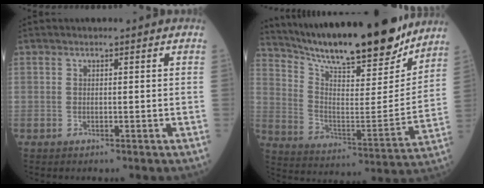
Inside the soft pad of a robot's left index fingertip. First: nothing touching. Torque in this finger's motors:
{"motor_torque": [0.47, -0.68, 0.98, 0.20]}